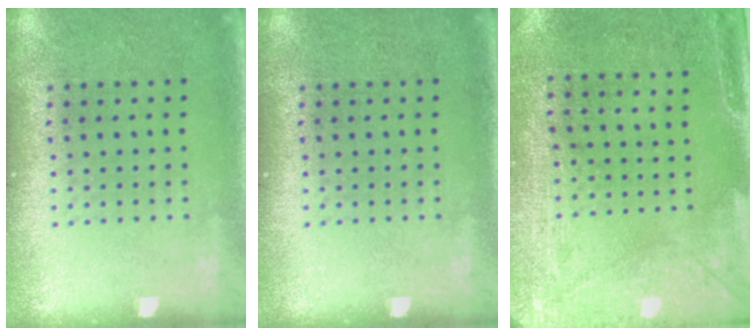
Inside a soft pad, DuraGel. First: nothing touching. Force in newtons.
{"total": 0.0}
{"total": 3.0, "press": 2.3, "slide": 1.8}